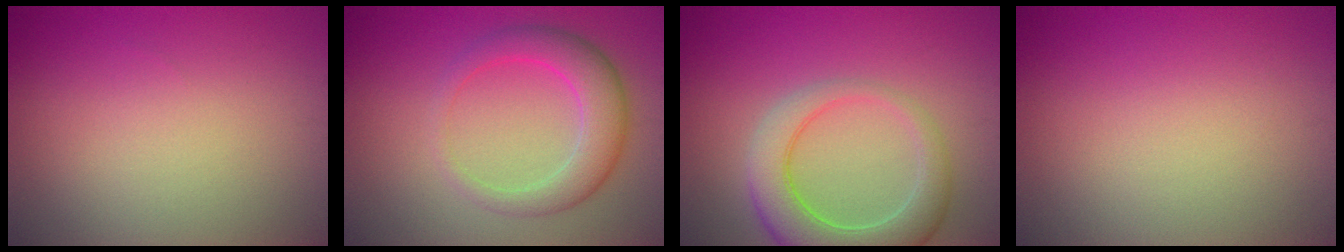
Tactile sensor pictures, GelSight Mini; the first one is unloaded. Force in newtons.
{"total": 4.4, "press": 4.4, "slide": 0.1}
{"total": 6.1, "press": 6.1, "slide": 0.5}
{"total": 0.0}